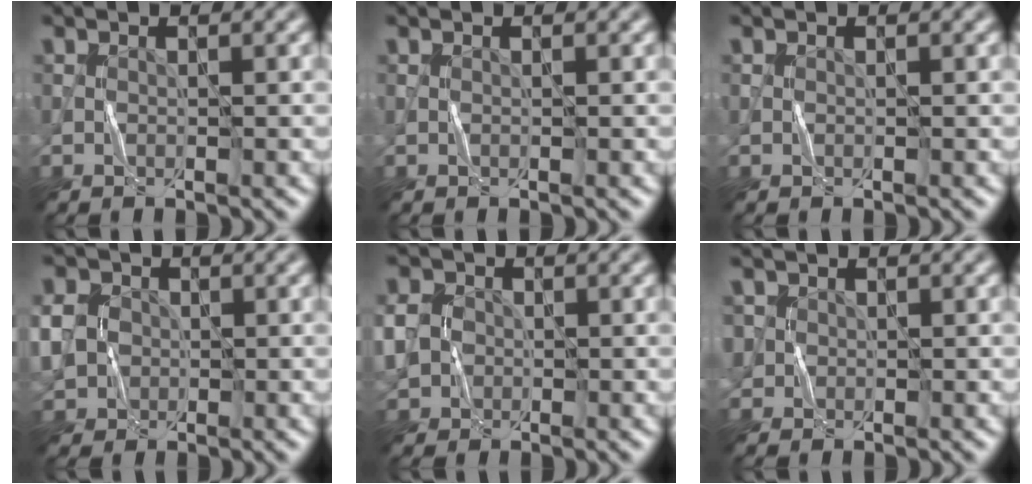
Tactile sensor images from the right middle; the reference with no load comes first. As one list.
[{"total": 0.0}, {"total": 0.0}, {"total": 5.5, "force": [-0.2, 4.9, 2.5], "torque": [-0.062, 0.011, -0.020]}, {"total": 5.1, "force": [-0.3, 4.6, 2.2], "torque": [-0.055, 0.010, -0.024]}, {"total": 1.6, "force": [0.5, 1.5, 0.2], "torque": [-0.002, 0.006, 0.013]}]